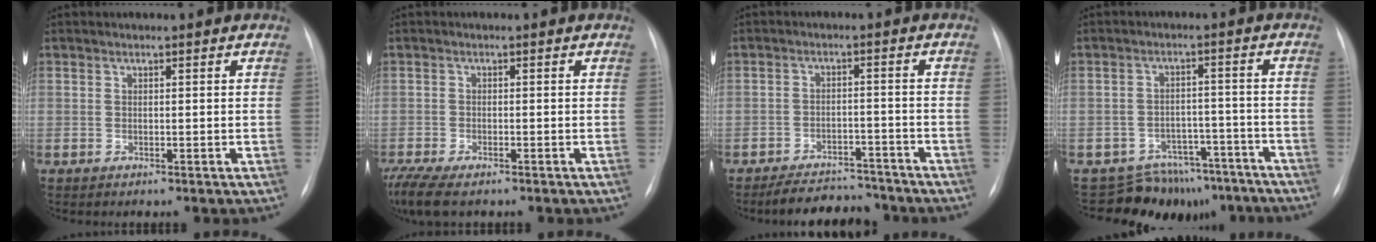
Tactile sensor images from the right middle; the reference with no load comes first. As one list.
[{"total": 7.9, "force": [-5.8, 2.6, 4.7], "torque": [-0.098, -0.014, -0.097]}, {"total": 8.2, "force": [-7.5, 2.9, 1.6], "torque": [-0.015, 0.007, -0.107]}, {"total": 10.5, "force": [-9.0, 5.3, 0.0], "torque": [0.020, 0.038, -0.113]}]